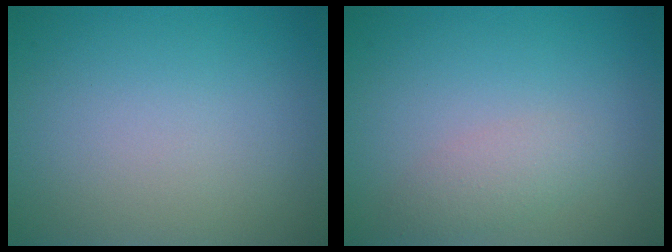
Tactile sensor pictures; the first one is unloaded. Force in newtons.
{"total": 1.8, "press": 1.8, "slide": 0.1}